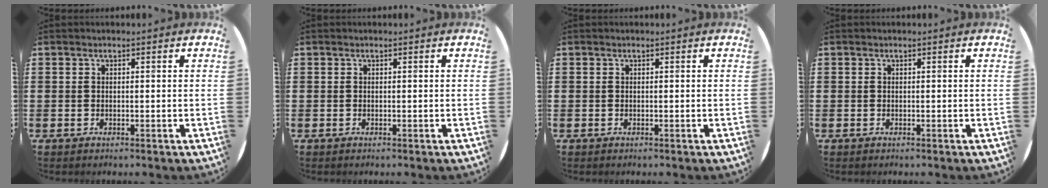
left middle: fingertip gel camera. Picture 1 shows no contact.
{"total": 0.0}
{"total": 0.0}
{"total": 0.0}